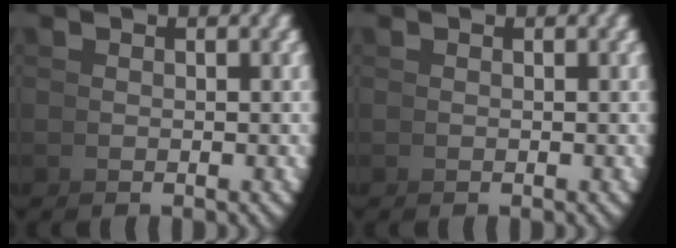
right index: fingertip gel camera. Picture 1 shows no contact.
{"total": 0.0}